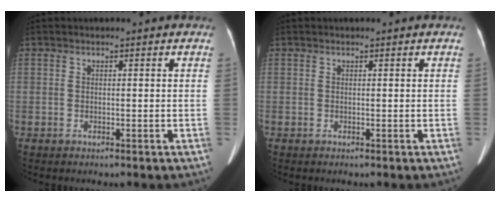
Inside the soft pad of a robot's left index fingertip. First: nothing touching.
{"total": 0.0}